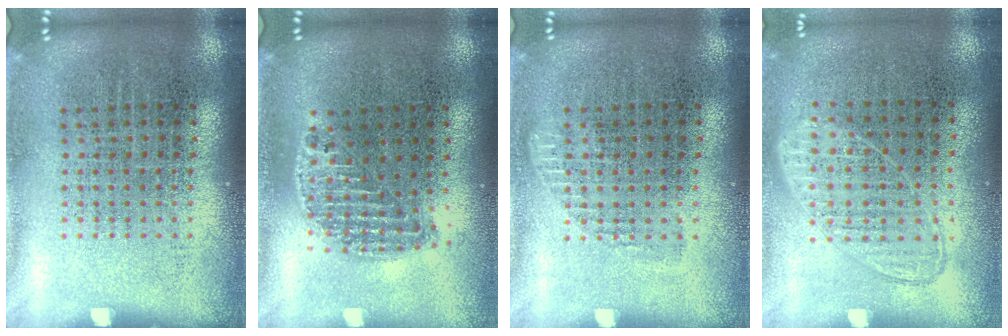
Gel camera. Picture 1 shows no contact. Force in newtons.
{"total": 1.2, "press": 1.1, "slide": 0.5}
{"total": 0.7, "press": 0.7, "slide": 0.3}
{"total": 0.9, "press": 0.9, "slide": 0.3}